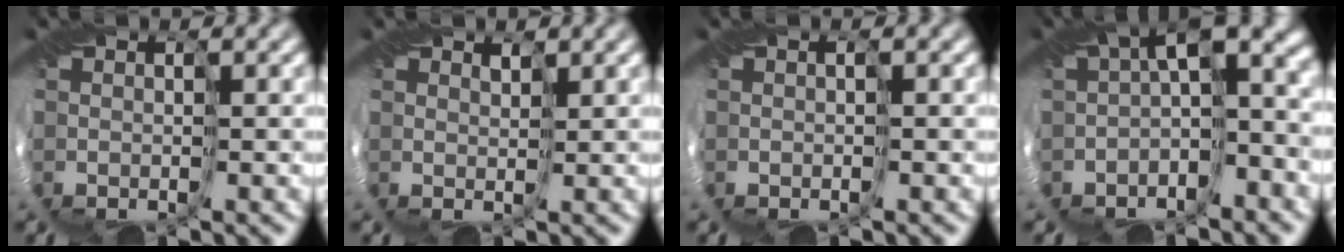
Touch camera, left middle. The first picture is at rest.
{"total": 0.6, "force": [0.5, 0.1, -0.1], "torque": [0.000, -0.001, 0.012]}
{"total": 0.0}
{"total": 8.3, "force": [-0.6, 3.5, 7.5], "torque": [-0.104, 0.010, -0.020]}